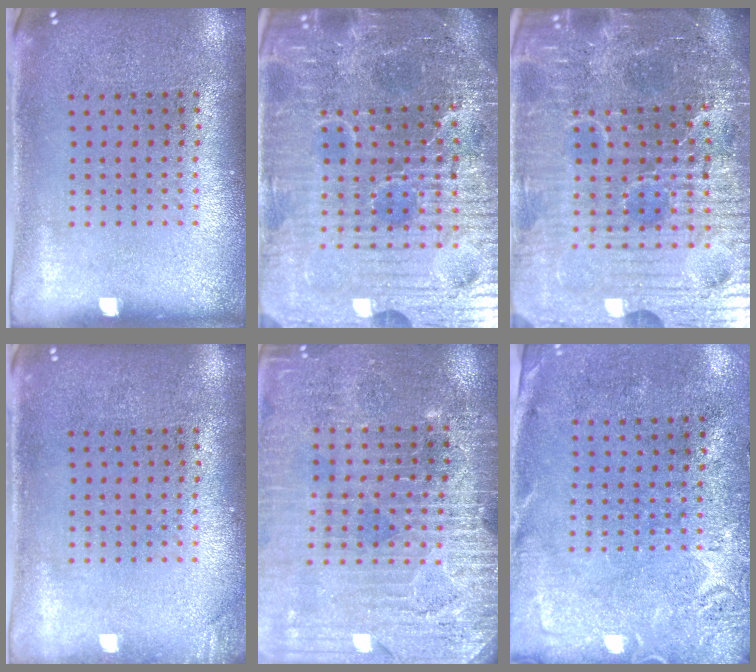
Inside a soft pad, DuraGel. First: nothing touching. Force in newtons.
{"total": 7.3, "press": 6.6, "slide": 3.1}
{"total": 7.3, "press": 6.6, "slide": 3.1}
{"total": 0.9, "press": 0.9, "slide": 0.2}
{"total": 3.4, "press": 3.4, "slide": 0.1}
{"total": 2.7, "press": 2.2, "slide": 1.6}